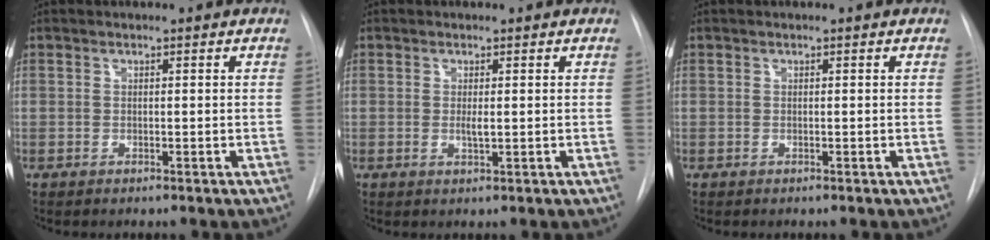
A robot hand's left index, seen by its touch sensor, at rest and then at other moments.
{"total": 1.1, "force": [-0.7, 0.2, 0.8], "torque": [-0.019, -0.010, -0.009]}
{"total": 0.0}